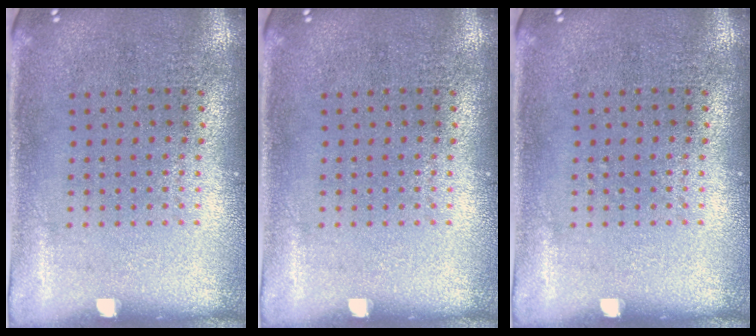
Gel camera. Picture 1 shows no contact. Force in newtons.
{"total": 0.0}
{"total": 0.0}